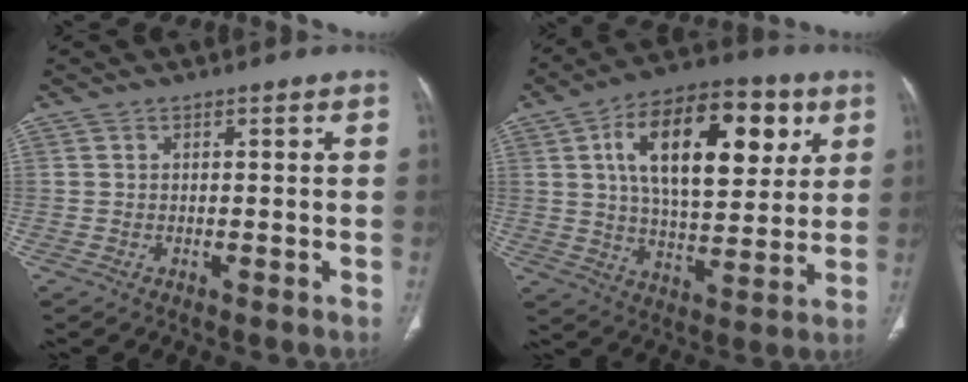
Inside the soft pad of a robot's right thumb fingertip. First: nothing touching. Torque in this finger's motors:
{"motor_torque": [0.62, 1.94, 1.12, -0.02, 0.18]}